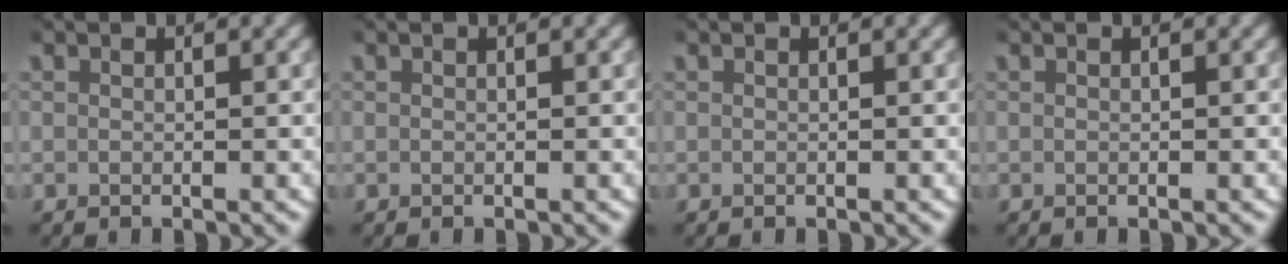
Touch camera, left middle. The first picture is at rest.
{"total": 0.0}
{"total": 0.0}
{"total": 0.0}